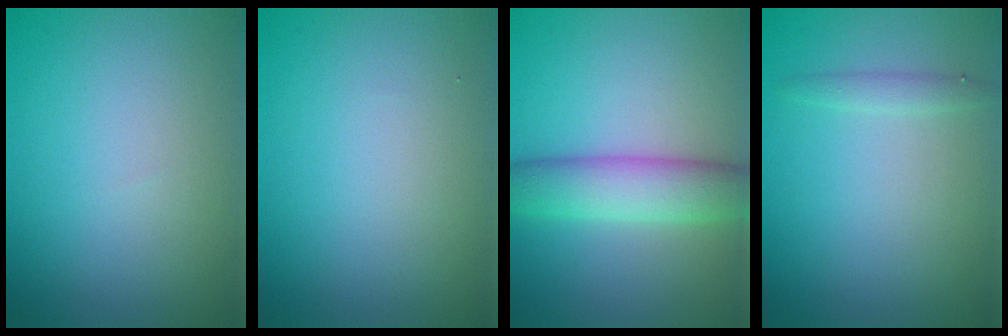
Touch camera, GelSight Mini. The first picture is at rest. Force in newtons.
{"total": 0.0}
{"total": 5.1, "press": 5.1, "slide": 0.1}
{"total": 1.0, "press": 1.0, "slide": 0.1}